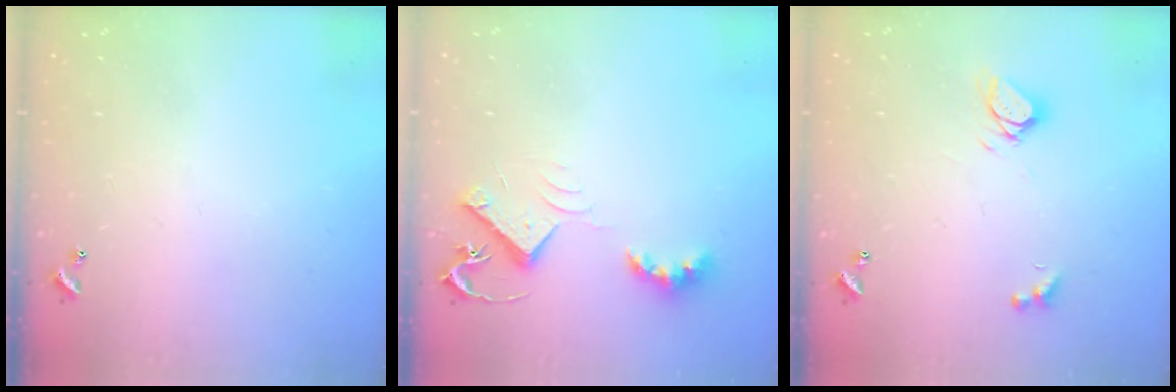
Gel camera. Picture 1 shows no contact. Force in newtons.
{"total": 8.2, "press": 8.2, "slide": 0.5}
{"total": 4.7, "press": 4.7, "slide": 0.4}